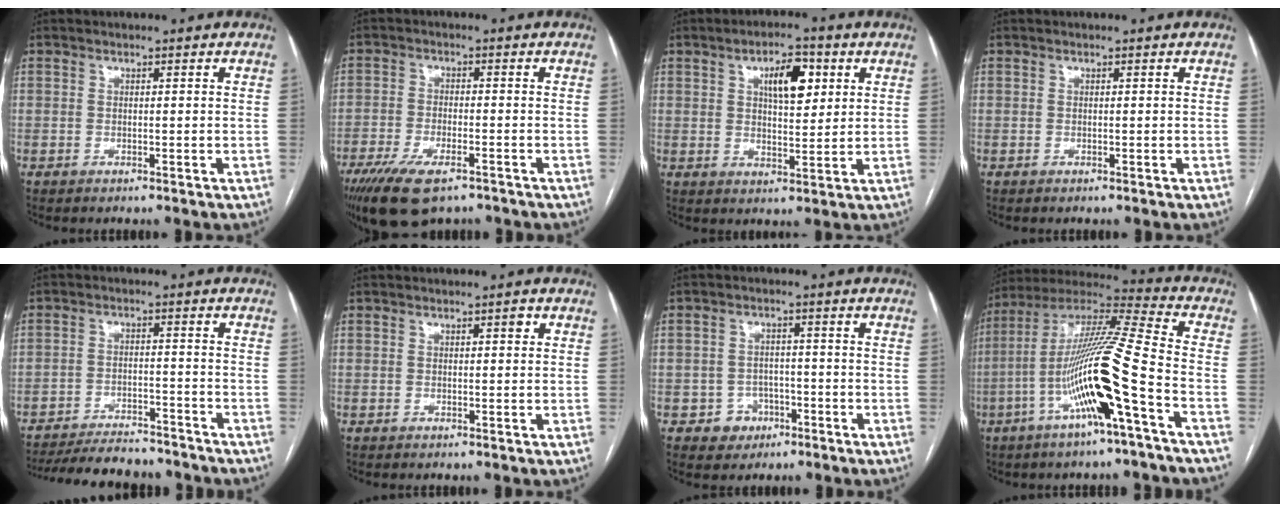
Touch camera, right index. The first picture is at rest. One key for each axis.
{"total": 10.7, "fx": -7.5, "fy": 3.3, "fz": 6.8, "tx": -0.121, "ty": -0.018, "tz": -0.125}
{"total": 7.4, "fx": 2.8, "fy": 2.8, "fz": 6.2, "tx": -0.102, "ty": 0.011, "tz": 0.047}
{"total": 0.0}
{"total": 16.8, "fx": -15.3, "fy": 3.2, "fz": 6.3, "tx": -0.122, "ty": -0.015, "tz": -0.215}
{"total": 0.9, "fx": 0.3, "fy": 0.2, "fz": 0.8, "tx": -0.012, "ty": 0.003, "tz": 0.003}
{"total": 4.2, "fx": -2.0, "fy": 3.7, "fz": 0.5, "tx": 0.002, "ty": 0.015, "tz": -0.024}
{"total": 17.9, "fx": -6.1, "fy": -0.2, "fz": 16.8, "tx": -0.326, "ty": 0.002, "tz": -0.119}